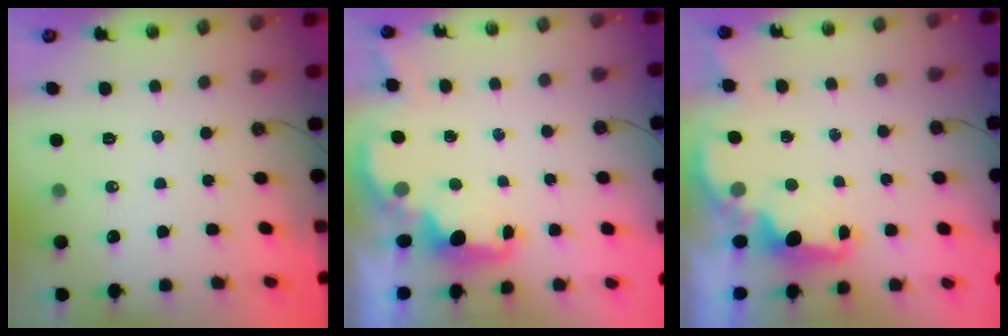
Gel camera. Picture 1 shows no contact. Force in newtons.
{"total": 2.1, "press": 2.0, "slide": 0.8}
{"total": 2.2, "press": 2.1, "slide": 0.8}